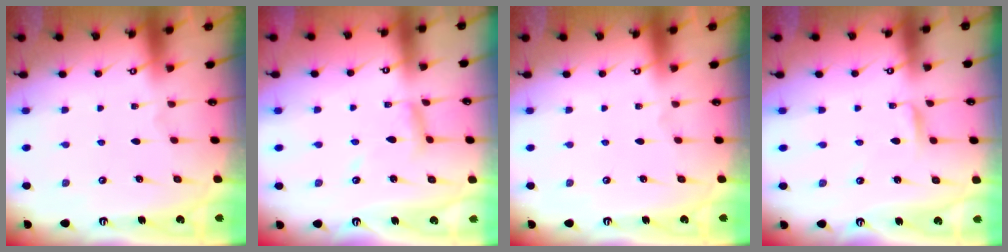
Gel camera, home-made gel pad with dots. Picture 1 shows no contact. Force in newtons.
{"total": 7.8, "press": 7.8, "slide": 0.6}
{"total": 0.0}
{"total": 3.0, "press": 3.0, "slide": 0.3}